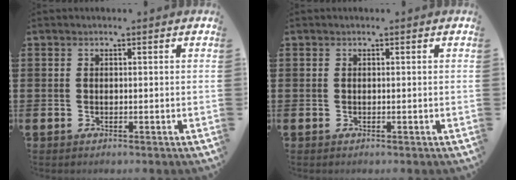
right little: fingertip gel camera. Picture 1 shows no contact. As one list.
[{"total": 0.0}]